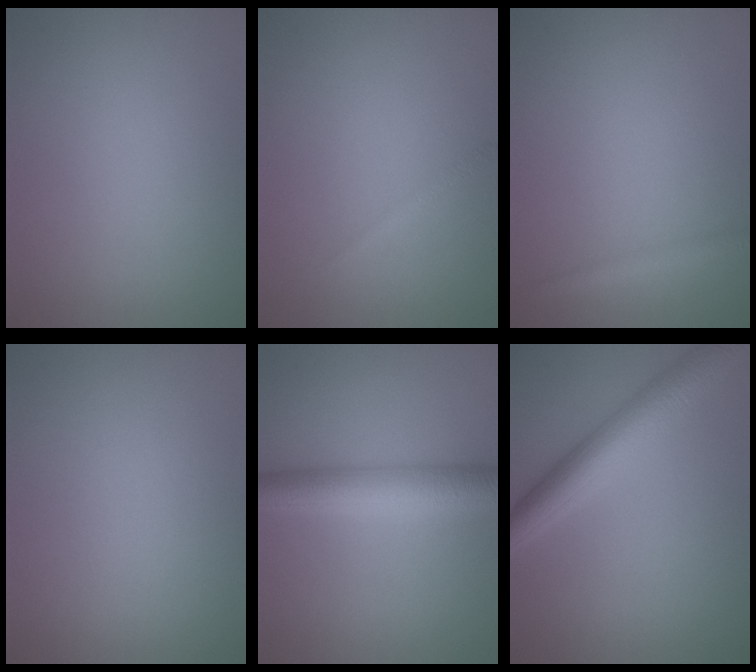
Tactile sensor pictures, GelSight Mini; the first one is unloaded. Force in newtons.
{"total": 0.7, "press": 0.7, "slide": 0.0}
{"total": 1.4, "press": 1.4, "slide": 0.0}
{"total": 0.0}
{"total": 4.9, "press": 4.9, "slide": 0.2}
{"total": 5.5, "press": 5.5, "slide": 0.1}